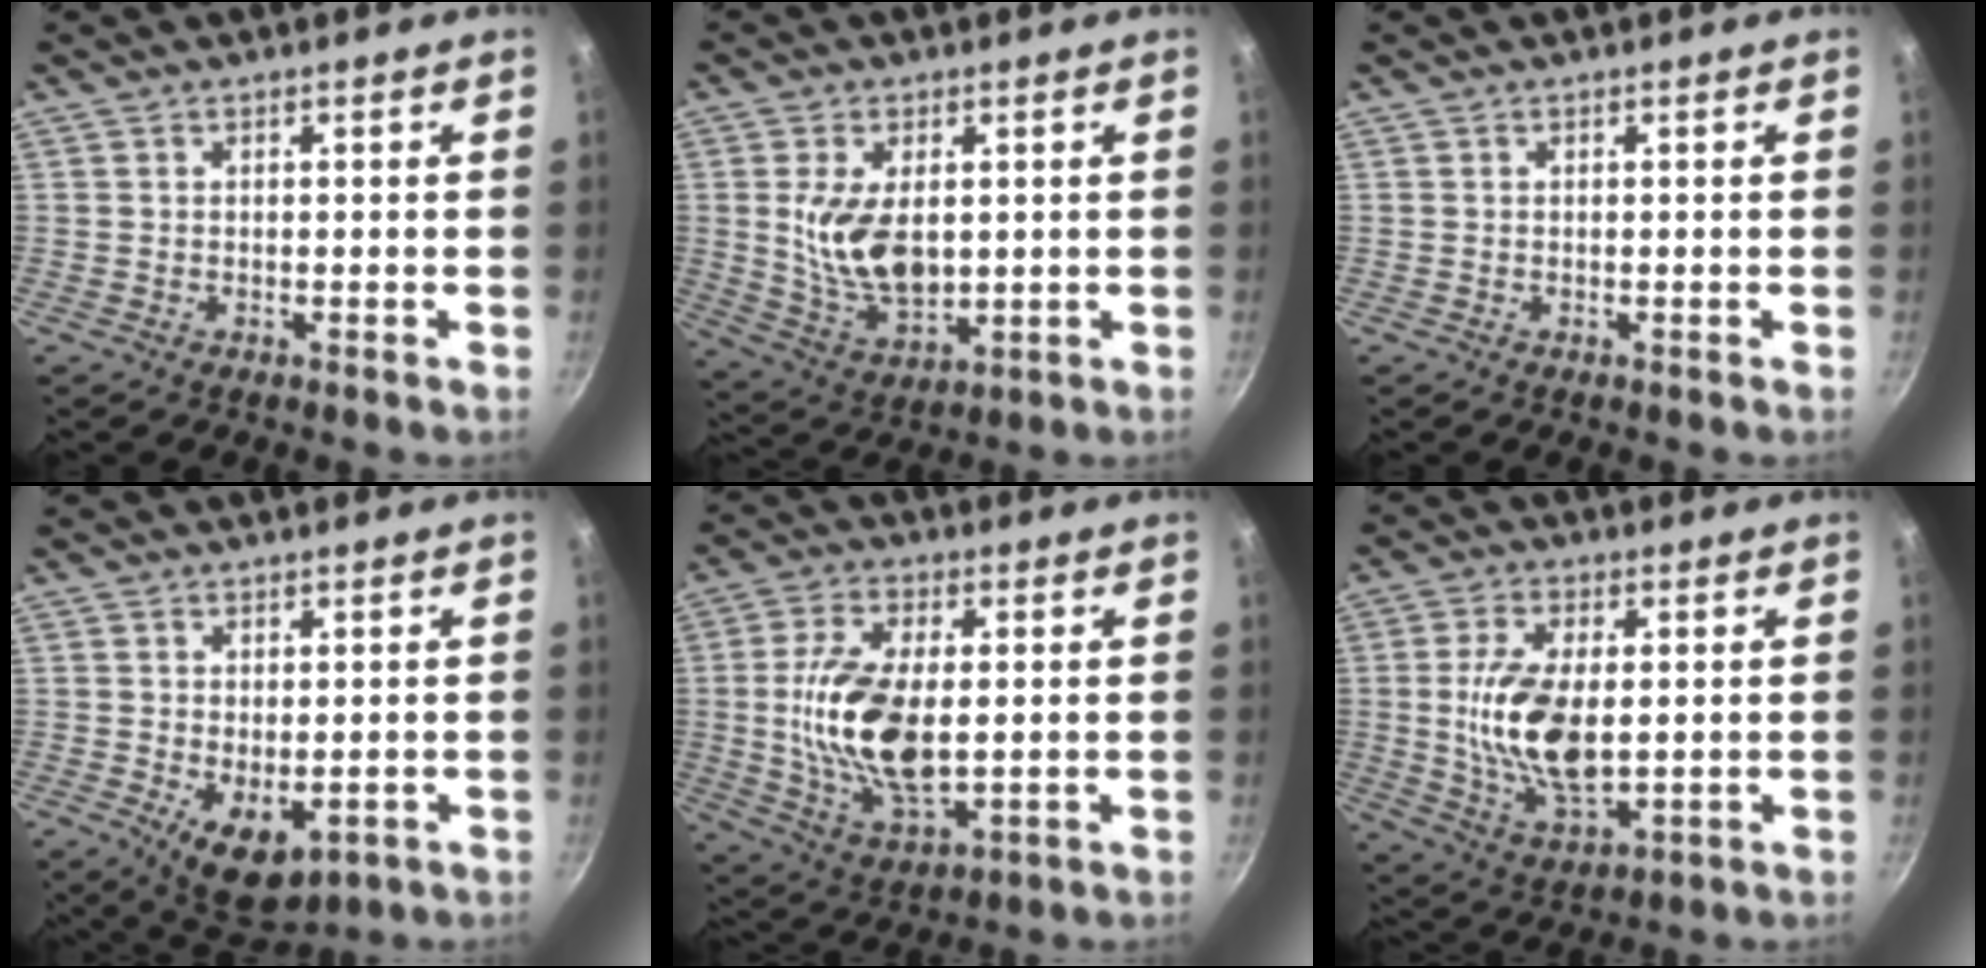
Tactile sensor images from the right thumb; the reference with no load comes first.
{"total": 11.6, "force": [1.3, 6.6, 9.4], "torque": [-0.164, -0.016, 0.038]}
{"total": 0.0}
{"total": 8.2, "force": [-2.2, 4.5, 6.5], "torque": [-0.094, -0.010, -0.017]}
{"total": 16.4, "force": [0.1, 8.1, 14.2], "torque": [-0.275, -0.012, 0.009]}
{"total": 14.0, "force": [0.3, 7.0, 12.1], "torque": [-0.233, -0.013, 0.013]}